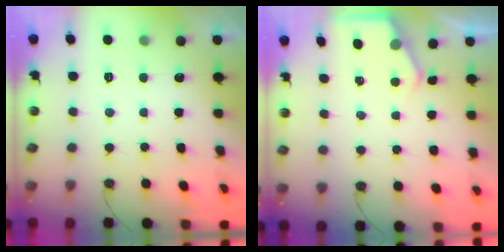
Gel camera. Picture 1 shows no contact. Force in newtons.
{"total": 2.9, "press": 2.9, "slide": 0.5}